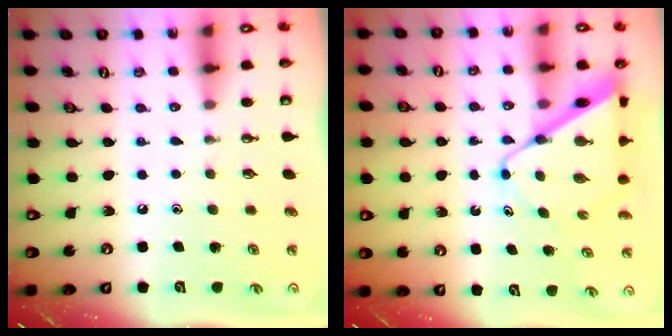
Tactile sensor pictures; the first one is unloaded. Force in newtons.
{"total": 9.7, "press": 9.7, "slide": 0.8}